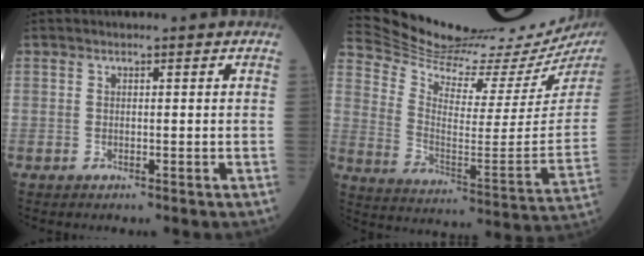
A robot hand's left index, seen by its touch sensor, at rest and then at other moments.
{"total": 26.4, "force": [24.1, 0.8, 10.8], "torque": [-0.184, -0.101, 0.346]}